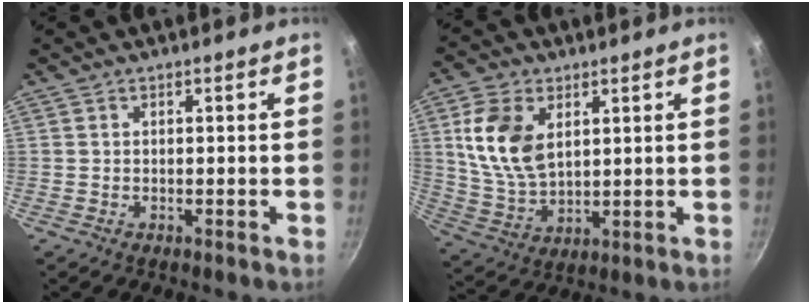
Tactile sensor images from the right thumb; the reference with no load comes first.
{"total": 12.7, "force": [3.7, 8.1, 9.1], "torque": [-0.163, -0.020, 0.081]}